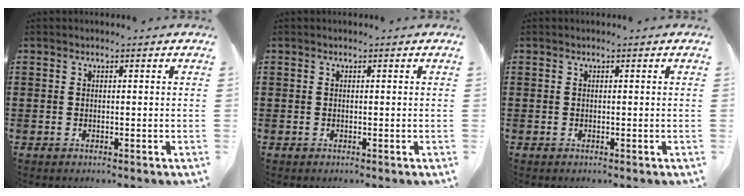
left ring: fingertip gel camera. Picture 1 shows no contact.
{"total": 0.0}
{"total": 0.0}